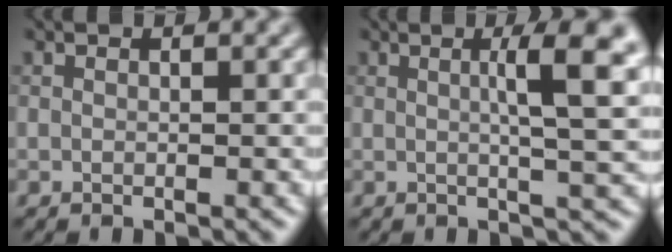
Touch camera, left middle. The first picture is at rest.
{"total": 6.1, "force": [1.2, 1.1, 5.8], "torque": [-0.073, 0.008, 0.015]}